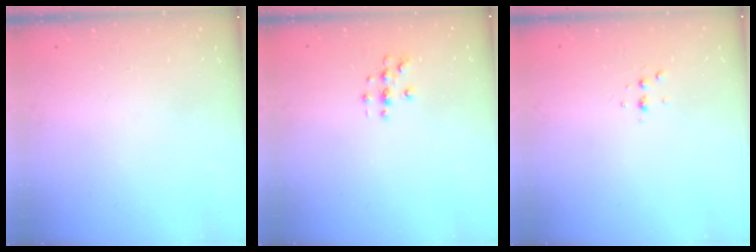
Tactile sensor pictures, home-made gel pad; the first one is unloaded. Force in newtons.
{"total": 2.9, "press": 2.9, "slide": 0.3}
{"total": 3.1, "press": 3.0, "slide": 0.9}